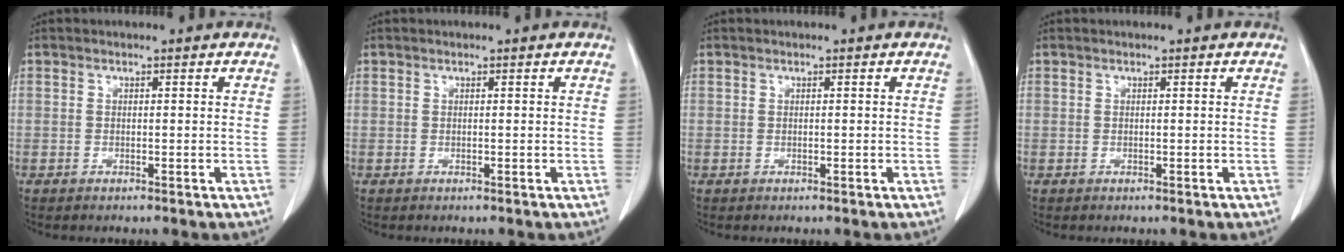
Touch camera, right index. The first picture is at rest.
{"total": 0.0}
{"total": 0.6, "force": [-0.1, 0.3, 0.5], "torque": [-0.016, 0.004, 0.001]}
{"total": 0.0}